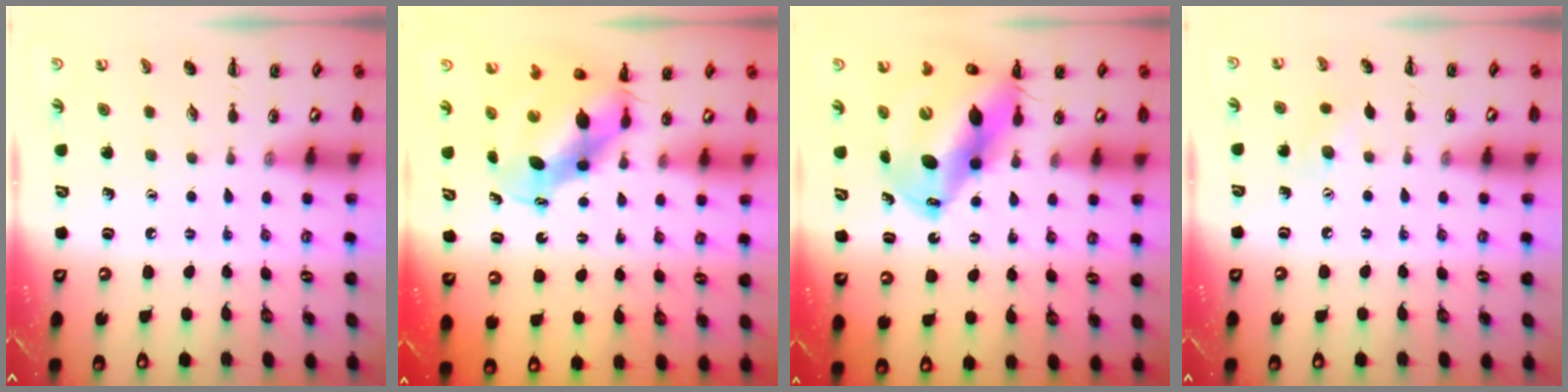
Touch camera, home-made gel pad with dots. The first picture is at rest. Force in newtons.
{"total": 7.6, "press": 7.4, "slide": 1.8}
{"total": 16.4, "press": 15.7, "slide": 4.8}
{"total": 4.0, "press": 3.9, "slide": 0.7}